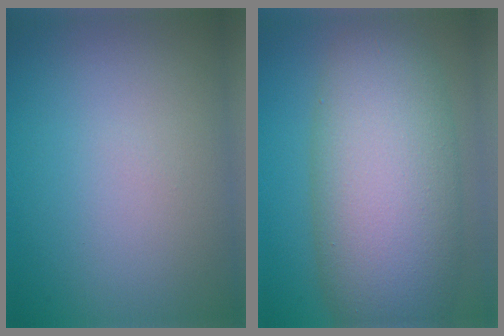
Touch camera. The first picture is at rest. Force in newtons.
{"total": 11.4, "press": 11.4, "slide": 0.5}